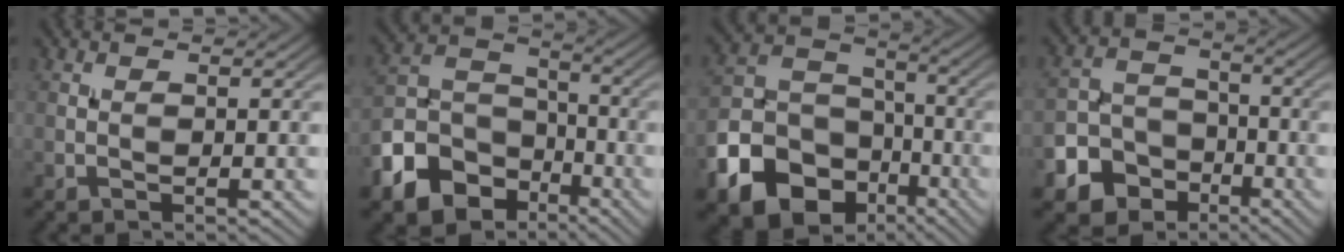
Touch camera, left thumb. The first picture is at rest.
{"total": 12.0, "force": [-6.8, 8.3, 5.4], "torque": [-0.149, -0.026, -0.138]}
{"total": 16.5, "force": [-8.5, 12.2, 7.1], "torque": [-0.200, -0.050, -0.157]}
{"total": 8.0, "force": [-4.2, 6.2, 2.6], "torque": [-0.062, -0.014, -0.099]}